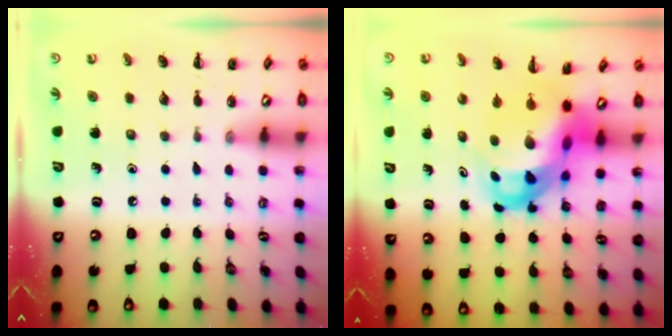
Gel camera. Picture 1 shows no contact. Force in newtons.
{"total": 10.0, "press": 9.7, "slide": 2.6}